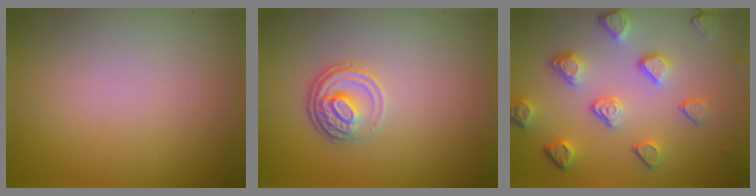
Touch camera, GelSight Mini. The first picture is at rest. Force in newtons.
{"total": 2.8, "press": 2.3, "slide": 1.7}
{"total": 5.0, "press": 3.9, "slide": 3.1}